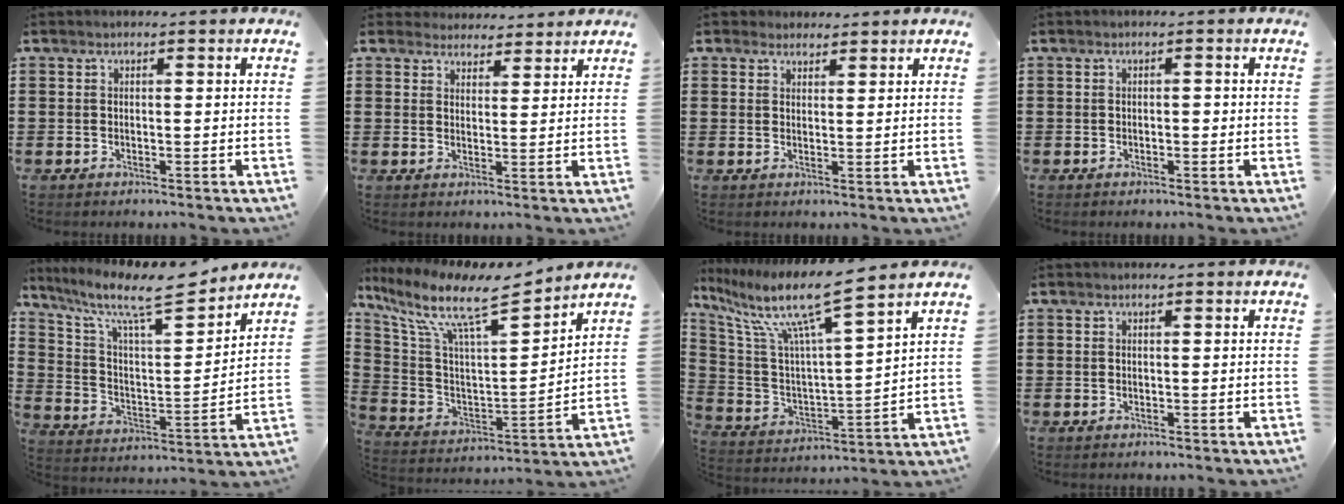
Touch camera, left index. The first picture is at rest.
{"total": 3.5, "force": [3.3, 1.1, 0.1], "torque": [-0.014, -0.004, 0.064]}
{"total": 2.3, "force": [2.1, 1.0, 0.0], "torque": [-0.007, 0.005, 0.042]}
{"total": 0.7, "force": [-0.2, 0.2, 0.7], "torque": [-0.015, -0.004, -0.002]}
{"total": 11.9, "force": [9.6, 2.0, 6.6], "torque": [-0.156, -0.055, 0.162]}
{"total": 11.0, "force": [8.0, 2.3, 7.1], "torque": [-0.171, -0.051, 0.131]}
{"total": 12.3, "force": [9.1, 0.8, 8.2], "torque": [-0.193, -0.054, 0.149]}
{"total": 0.0}